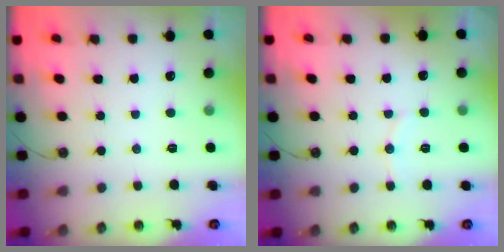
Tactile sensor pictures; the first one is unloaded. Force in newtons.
{"total": 4.5, "press": 4.4, "slide": 1.0}